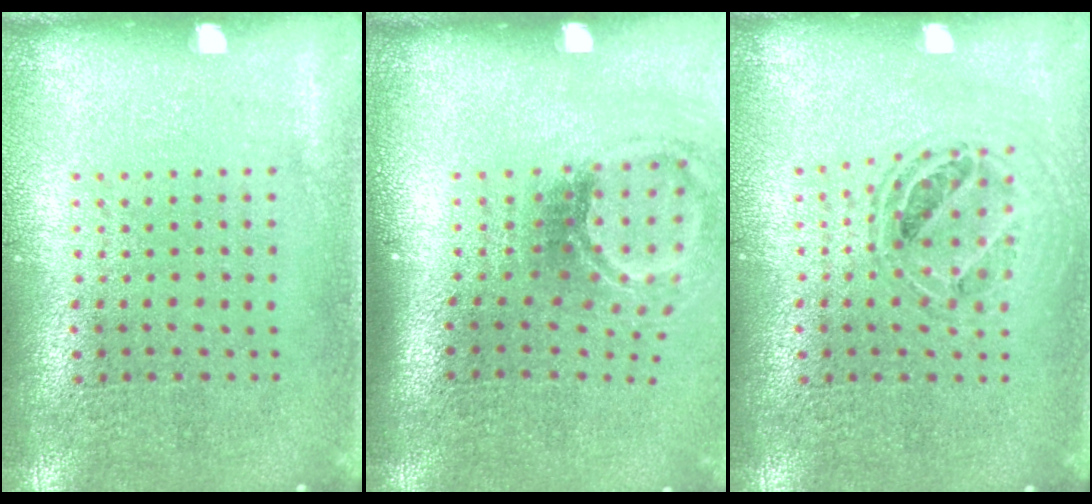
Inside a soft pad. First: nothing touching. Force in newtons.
{"total": 1.9, "press": 1.2, "slide": 1.5}
{"total": 0.8, "press": 0.8, "slide": 0.2}